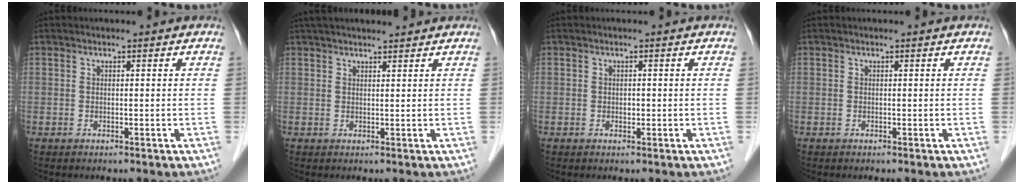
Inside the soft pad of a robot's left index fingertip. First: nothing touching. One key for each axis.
{"total": 8.1, "fx": 7.1, "fy": 1.0, "fz": 3.8, "tx": -0.056, "ty": 0.031, "tz": 0.104}
{"total": 0.6, "fx": -0.2, "fy": 0.4, "fz": 0.4, "tx": -0.006, "ty": -0.002, "tz": -0.006}
{"total": 0.0}